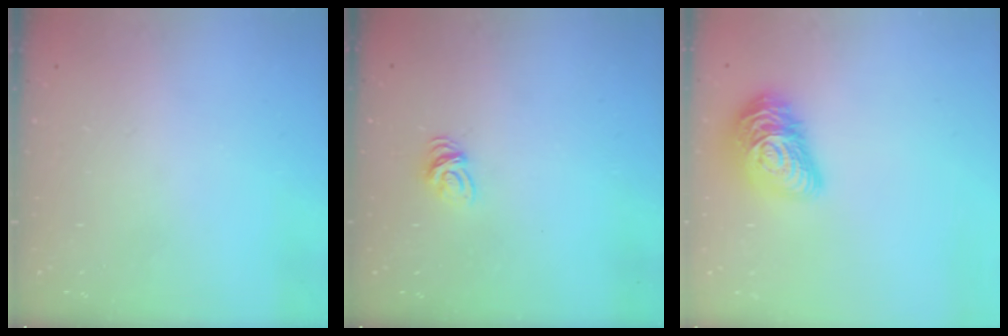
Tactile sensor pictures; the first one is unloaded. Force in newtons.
{"total": 6.2, "press": 6.2, "slide": 0.4}
{"total": 15.3, "press": 15.3, "slide": 0.8}